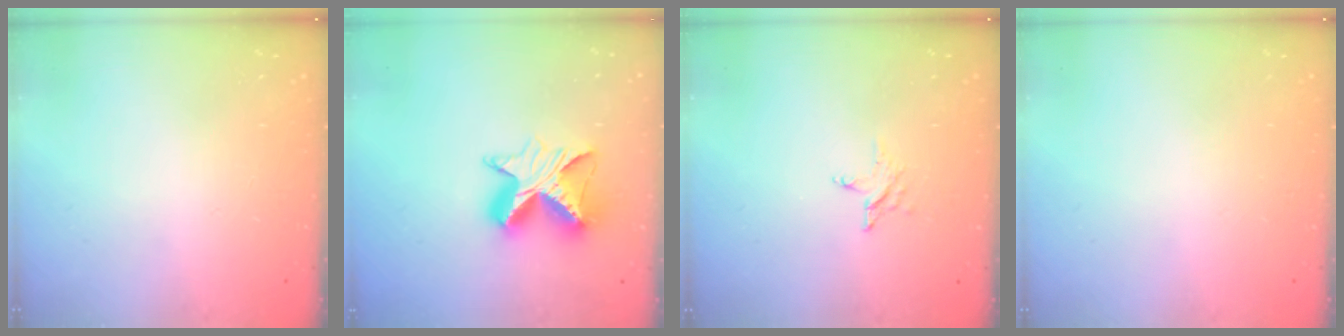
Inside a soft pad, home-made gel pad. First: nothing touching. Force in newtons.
{"total": 10.9, "press": 10.9, "slide": 0.7}
{"total": 3.5, "press": 3.5, "slide": 0.4}
{"total": 0.0}